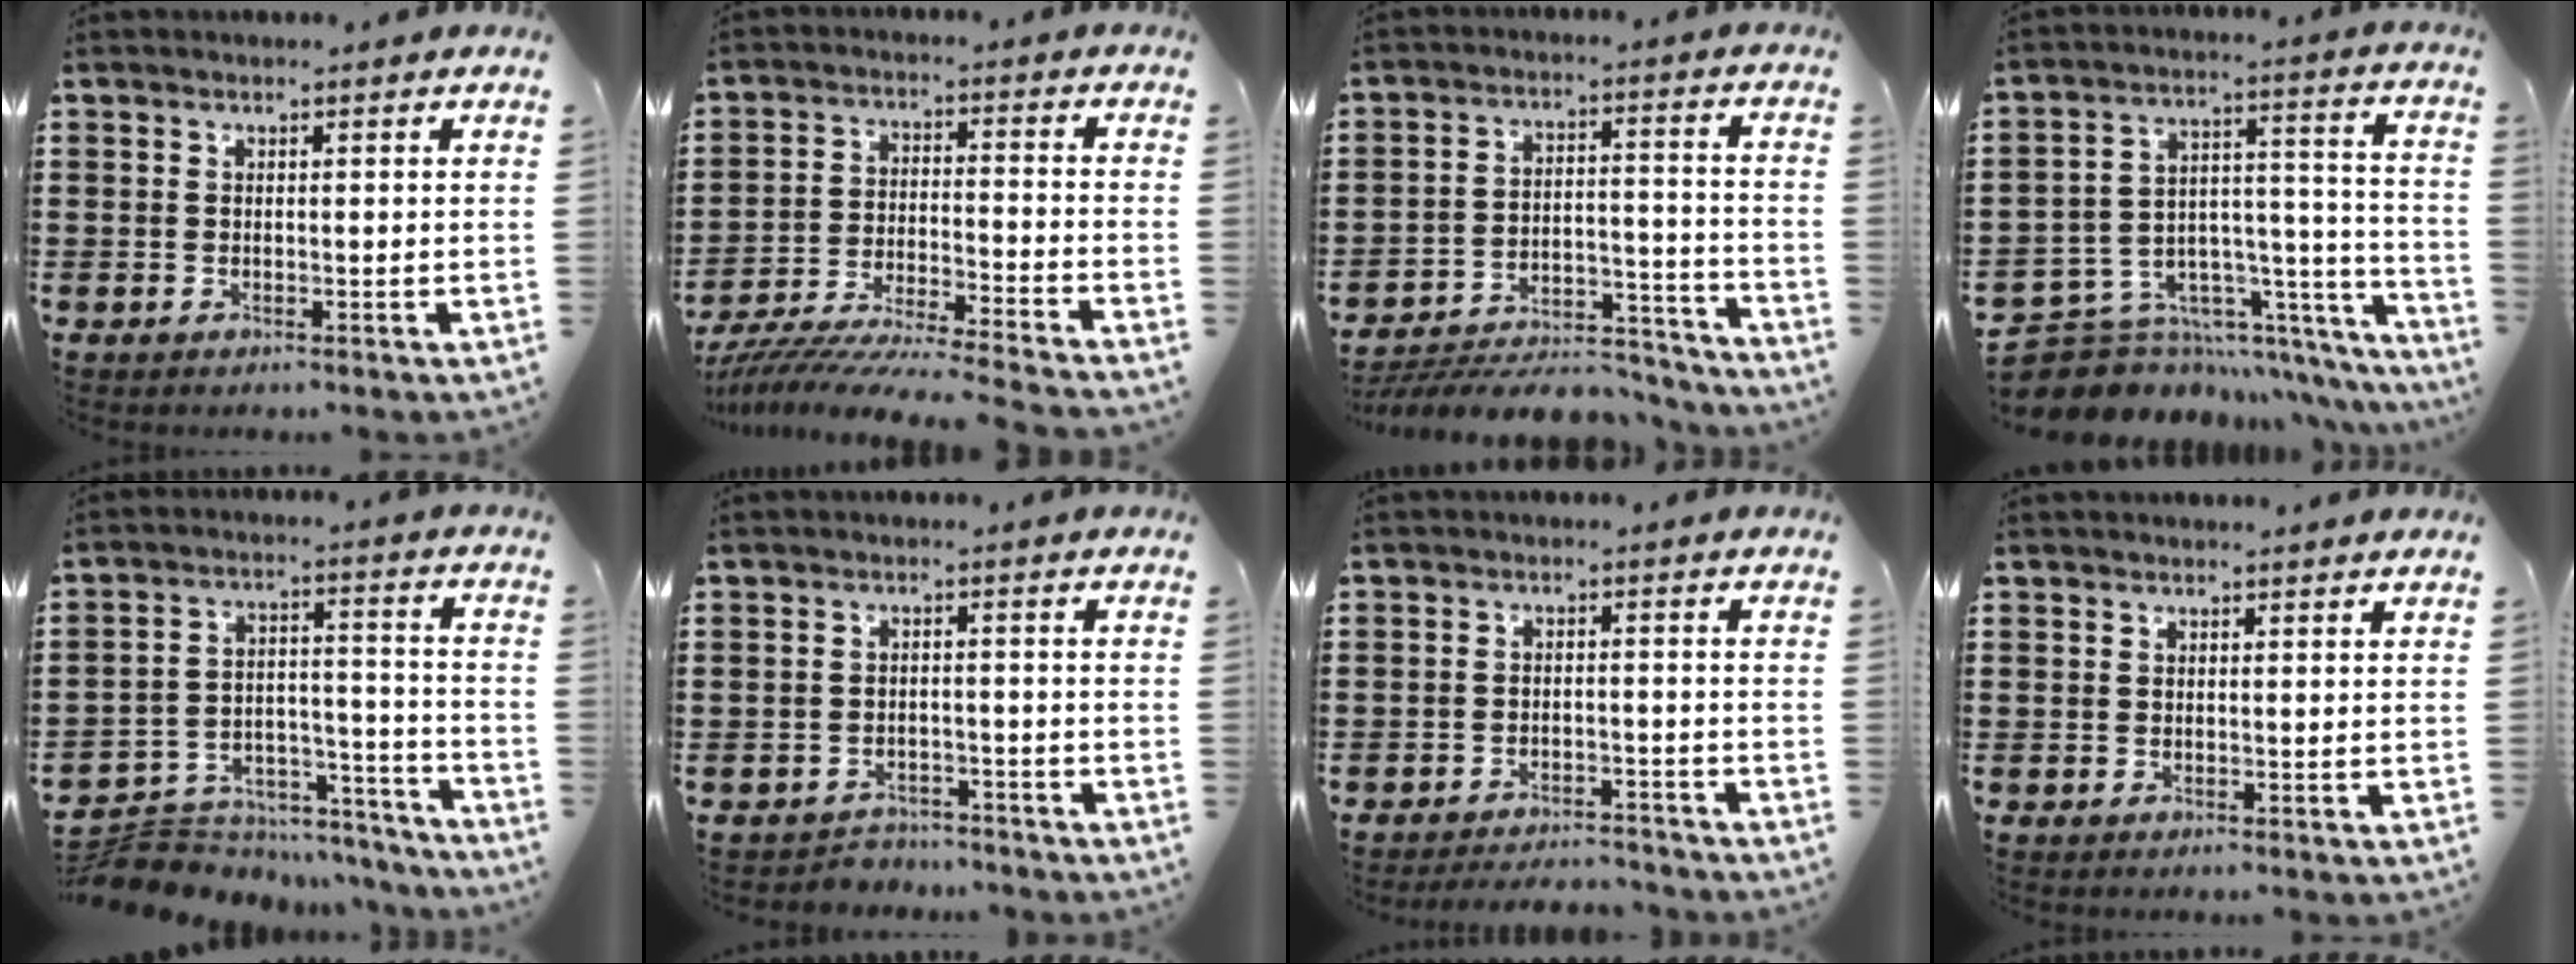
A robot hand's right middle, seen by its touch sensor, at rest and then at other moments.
{"total": 7.5, "force": [-7.3, -0.6, 1.7], "torque": [-0.037, -0.009, -0.148]}
{"total": 6.7, "force": [-6.2, 1.3, 2.0], "torque": [-0.033, 0.014, -0.120]}
{"total": 7.0, "force": [-5.8, 3.9, 1.1], "torque": [-0.029, -0.011, -0.101]}
{"total": 6.7, "force": [-6.1, 2.4, 1.0], "torque": [-0.019, 0.019, -0.119]}
{"total": 2.7, "force": [-2.7, 0.5, -0.3], "torque": [-0.005, -0.001, -0.059]}
{"total": 3.4, "force": [-3.3, 0.3, -0.1], "torque": [-0.006, -0.001, -0.071]}
{"total": 0.0}